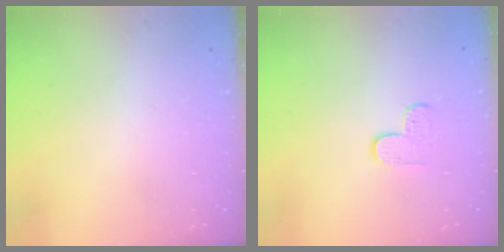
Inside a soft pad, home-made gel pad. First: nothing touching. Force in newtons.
{"total": 3.5, "press": 3.5, "slide": 0.4}